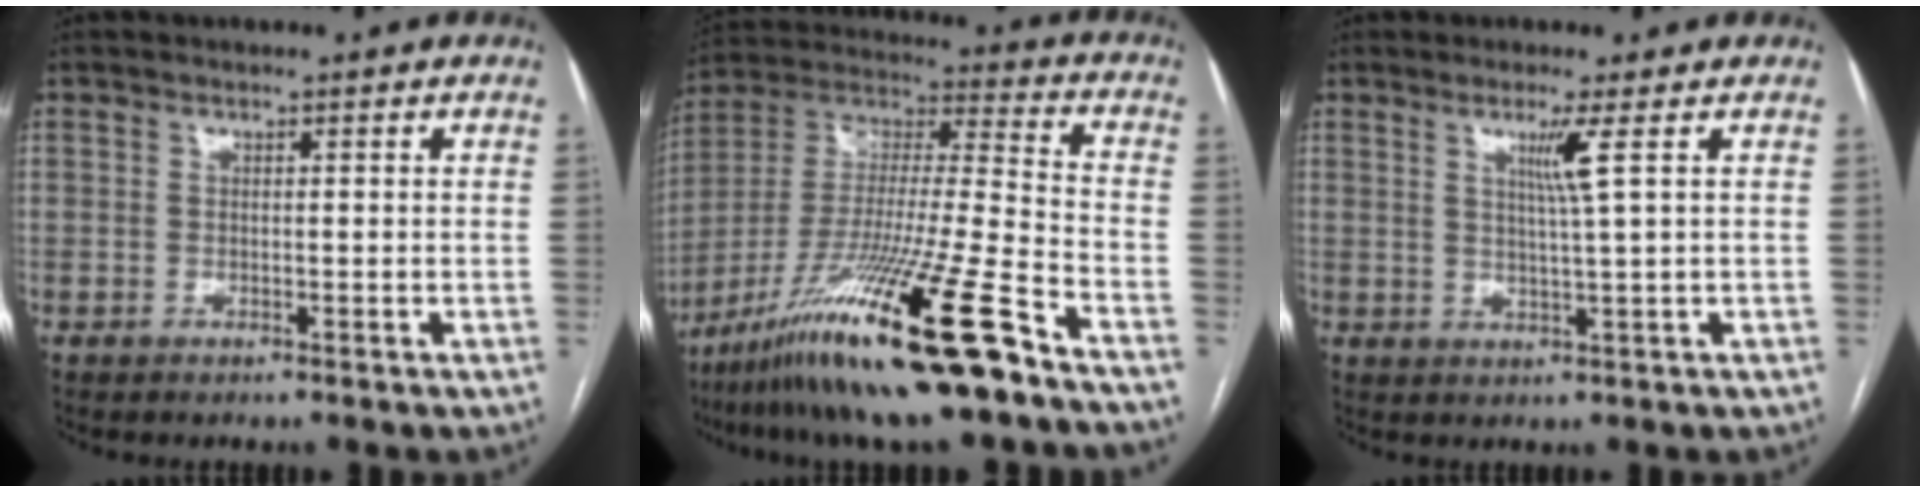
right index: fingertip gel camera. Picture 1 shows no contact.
{"total": 22.4, "force": [-14.6, 0.2, 17.0], "torque": [-0.333, -0.043, -0.270]}
{"total": 3.6, "force": [1.4, -1.3, 3.1], "torque": [-0.062, -0.008, 0.029]}